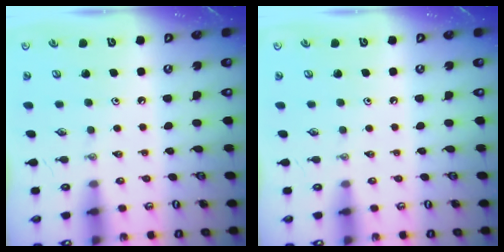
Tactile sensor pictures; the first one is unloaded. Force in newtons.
{"total": 0.0}